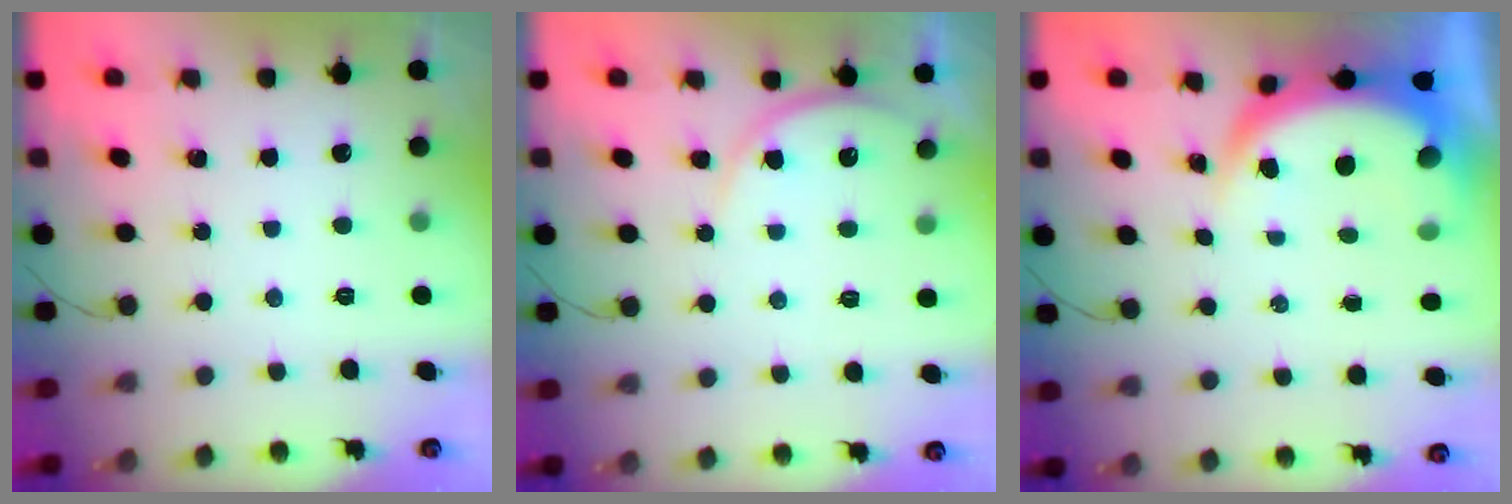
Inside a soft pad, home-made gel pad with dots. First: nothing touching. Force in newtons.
{"total": 6.6, "press": 6.6, "slide": 0.5}
{"total": 7.8, "press": 7.7, "slide": 1.1}